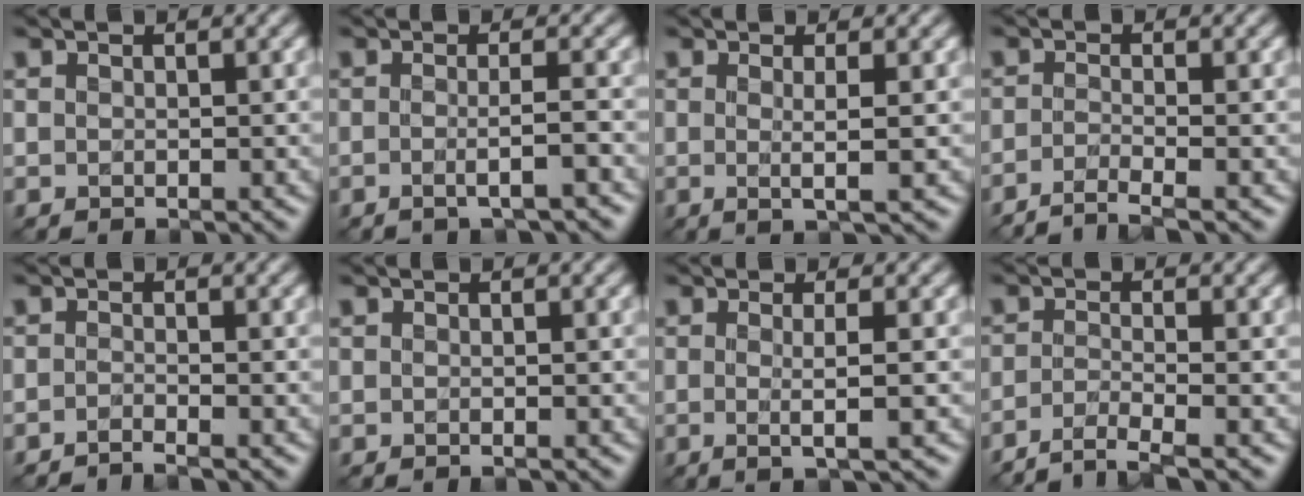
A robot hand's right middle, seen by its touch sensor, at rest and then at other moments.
{"total": 2.5, "force": [-0.8, 0.6, 2.3], "torque": [-0.030, -0.002, -0.018]}
{"total": 2.3, "force": [-0.1, 0.4, 2.2], "torque": [-0.039, -0.004, -0.004]}
{"total": 2.5, "force": [-1.8, 0.4, 1.7], "torque": [-0.020, -0.005, -0.051]}
{"total": 1.3, "force": [-1.2, 0.1, 0.6], "torque": [0.000, -0.007, -0.030]}
{"total": 0.0}
{"total": 2.6, "force": [-0.2, 0.5, 2.5], "torque": [-0.041, -0.007, -0.007]}
{"total": 2.8, "force": [-2.1, 0.4, 1.8], "torque": [-0.026, -0.003, -0.057]}